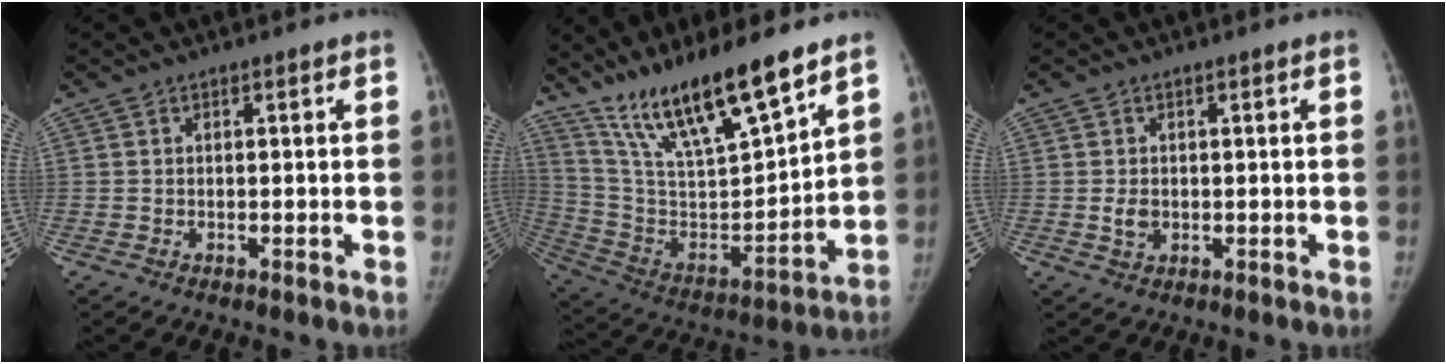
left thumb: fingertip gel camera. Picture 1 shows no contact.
{"total": 21.7, "force": [15.8, 4.3, 14.2], "torque": [-0.226, -0.069, 0.296]}
{"total": 2.3, "force": [0.0, 1.7, 1.5], "torque": [-0.025, -0.003, 0.002]}